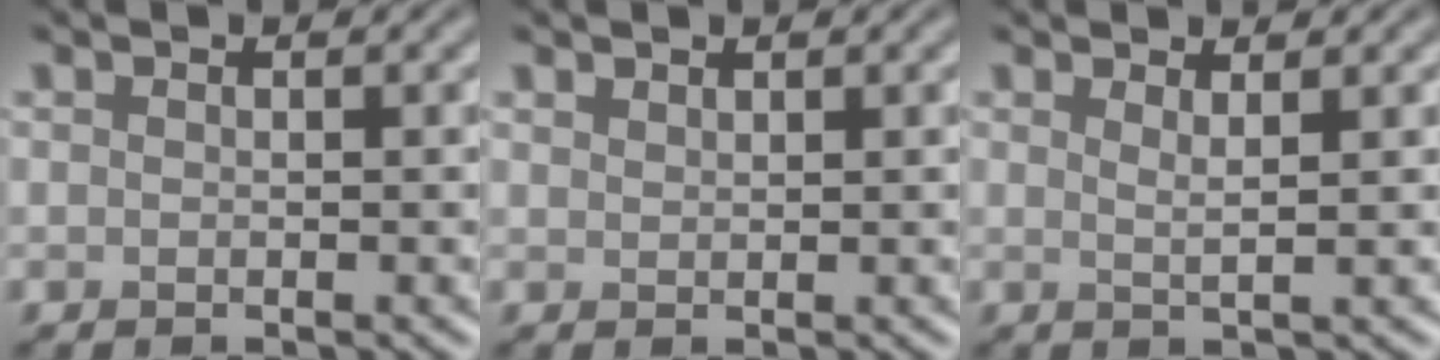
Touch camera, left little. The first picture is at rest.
{"total": 0.8, "force": [0.7, 0.2, 0.1], "torque": [-0.002, -0.001, 0.017]}
{"total": 1.5, "force": [1.0, 0.4, 1.1], "torque": [-0.011, -0.001, 0.009]}